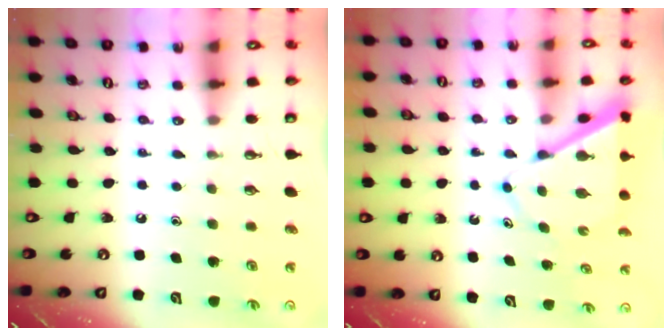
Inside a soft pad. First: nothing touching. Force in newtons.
{"total": 6.9, "press": 6.9, "slide": 0.5}